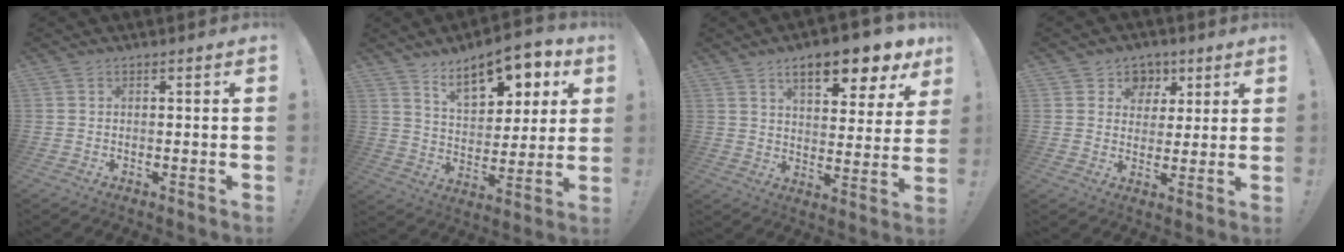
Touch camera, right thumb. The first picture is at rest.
{"total": 14.9, "force": [9.3, 7.4, 9.0], "torque": [-0.122, -0.059, 0.158]}
{"total": 12.7, "force": [7.7, 4.2, 9.2], "torque": [-0.123, -0.050, 0.122]}
{"total": 6.7, "force": [2.4, 6.2, 0.6], "torque": [-0.004, -0.015, 0.049]}